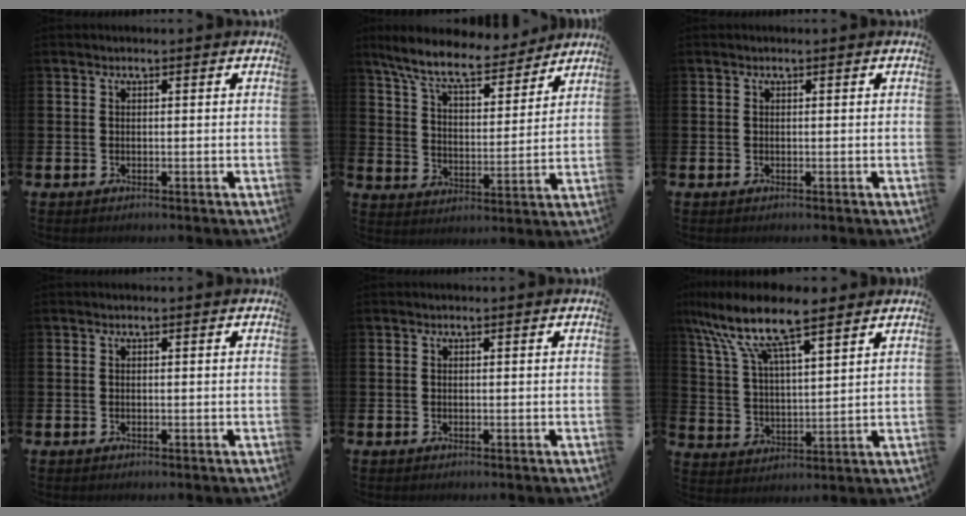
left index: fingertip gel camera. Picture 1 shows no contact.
{"total": 9.3, "force": [8.3, 1.9, 3.8], "torque": [-0.104, -0.049, 0.145]}
{"total": 0.0}
{"total": 0.0}
{"total": 0.0}
{"total": 10.6, "force": [8.6, 2.5, 5.8], "torque": [-0.150, -0.031, 0.152]}